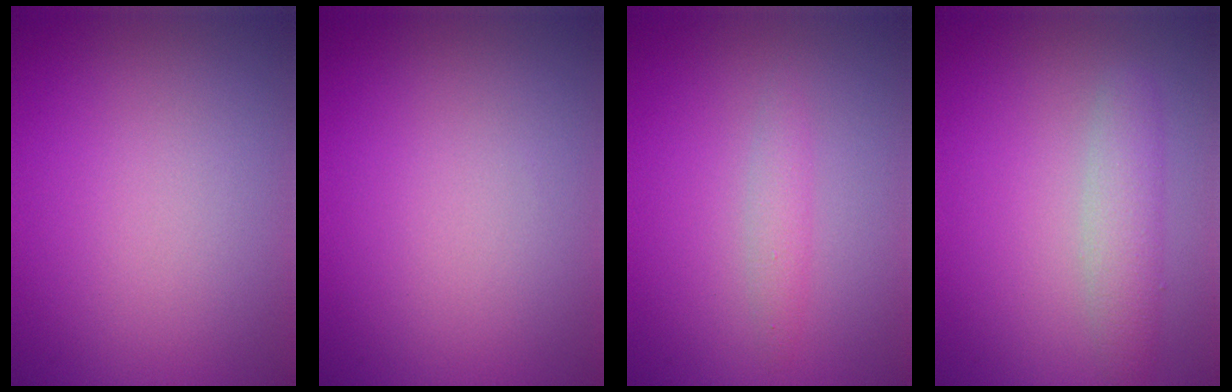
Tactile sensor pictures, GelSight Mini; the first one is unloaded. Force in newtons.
{"total": 0.0}
{"total": 1.4, "press": 1.4, "slide": 0.0}
{"total": 2.6, "press": 2.6, "slide": 0.1}